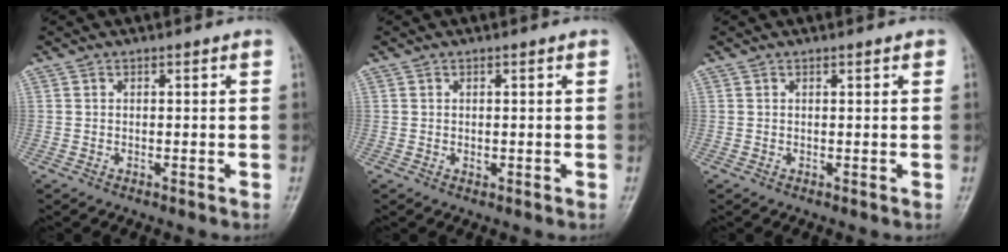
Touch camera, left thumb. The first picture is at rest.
{"total": 0.5, "force": [0.0, 0.4, 0.4], "torque": [-0.006, -0.002, 0.002]}
{"total": 0.7, "force": [0.4, 0.2, 0.5], "torque": [-0.008, 0.000, 0.004]}